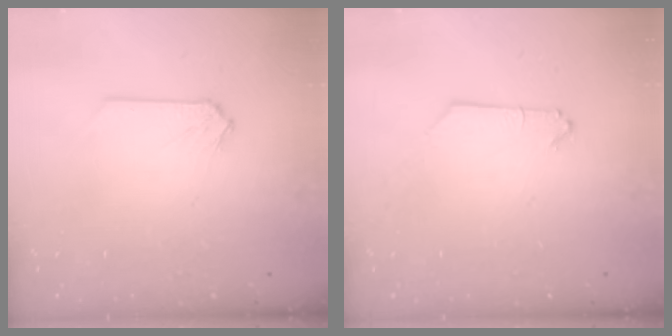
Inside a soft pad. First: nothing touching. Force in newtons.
{"total": 0.0}